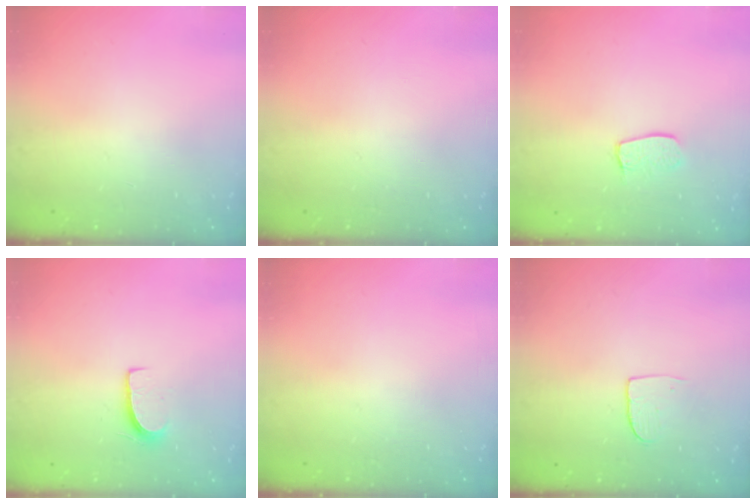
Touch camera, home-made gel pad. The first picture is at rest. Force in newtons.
{"total": 0.0}
{"total": 6.4, "press": 6.4, "slide": 0.1}
{"total": 6.7, "press": 6.7, "slide": 0.5}
{"total": 0.0}
{"total": 4.1, "press": 4.1, "slide": 0.3}